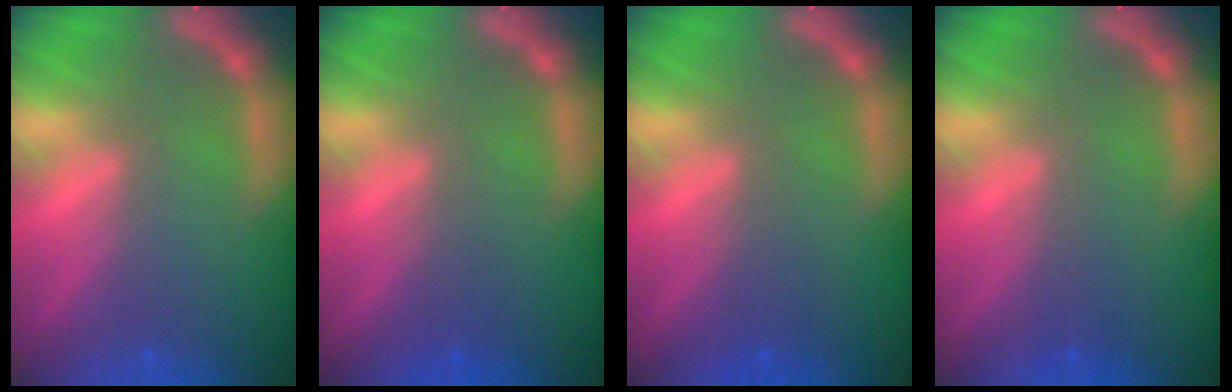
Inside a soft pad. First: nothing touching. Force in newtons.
{"total": 1.5}
{"total": 1.5}
{"total": 1.0}